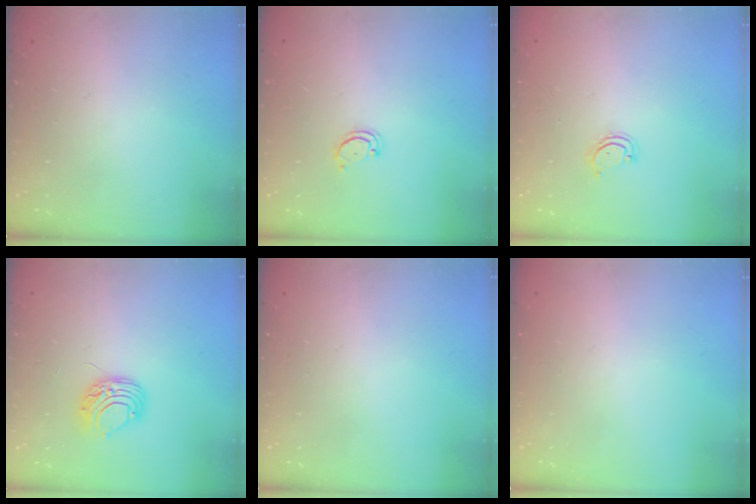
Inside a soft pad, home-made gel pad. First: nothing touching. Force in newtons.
{"total": 2.2, "press": 2.2, "slide": 0.4}
{"total": 2.8, "press": 2.8, "slide": 0.3}
{"total": 7.5, "press": 7.4, "slide": 0.7}
{"total": 0.0}
{"total": 0.0}